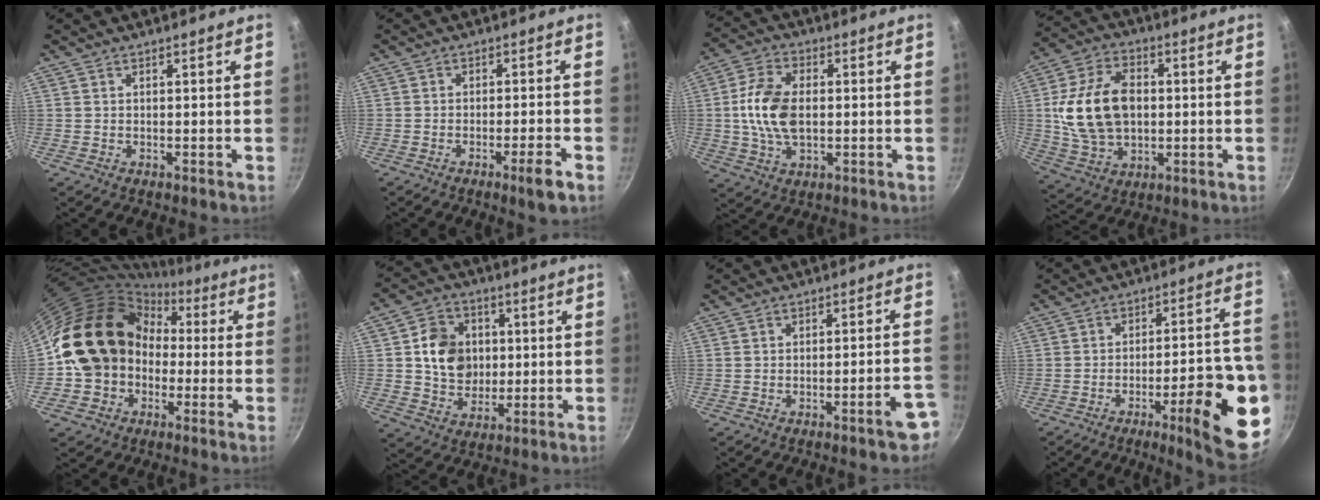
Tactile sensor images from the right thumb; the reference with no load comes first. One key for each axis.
{"total": 4.6, "fx": -2.5, "fy": 0.2, "fz": 3.8, "tx": -0.061, "ty": 0.017, "tz": -0.034}
{"total": 11.2, "fx": 0.2, "fy": 7.0, "fz": 8.8, "tx": -0.160, "ty": 0.014, "tz": -0.002}
{"total": 16.7, "fx": 0.7, "fy": 11.6, "fz": 12.0, "tx": -0.206, "ty": 0.010, "tz": 0.018}
{"total": 19.0, "fx": -1.1, "fy": 16.1, "fz": 9.9, "tx": -0.140, "ty": 0.066, "tz": -0.023}
{"total": 11.5, "fx": 1.5, "fy": 9.8, "fz": 5.7, "tx": -0.061, "ty": 0.003, "tz": 0.027}
{"total": 6.2, "fx": -3.7, "fy": 1.3, "fz": 4.8, "tx": -0.045, "ty": 0.036, "tz": -0.038}
{"total": 18.9, "fx": -7.3, "fy": 5.2, "fz": 16.7, "tx": -0.183, "ty": 0.031, "tz": -0.098}